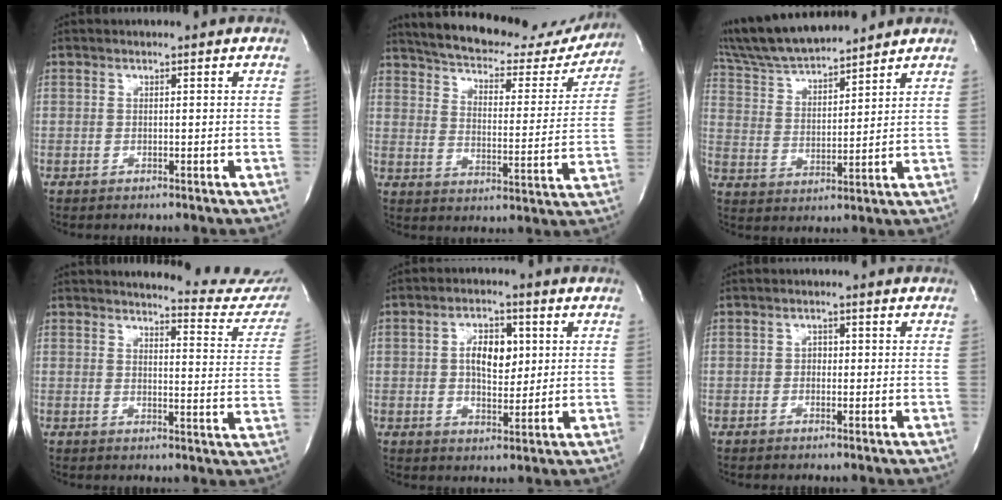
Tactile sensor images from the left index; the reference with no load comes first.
{"total": 24.2, "force": [21.6, 6.8, 8.3], "torque": [-0.136, -0.027, 0.274]}
{"total": 13.8, "force": [12.7, 1.9, 5.2], "torque": [-0.104, 0.017, 0.231]}
{"total": 14.9, "force": [14.4, 1.7, 3.1], "torque": [-0.017, -0.100, 0.135]}
{"total": 6.6, "force": [1.1, 3.6, 5.4], "torque": [-0.092, 0.006, 0.020]}
{"total": 1.4, "force": [-0.3, 1.1, 0.8], "torque": [-0.009, 0.001, -0.008]}